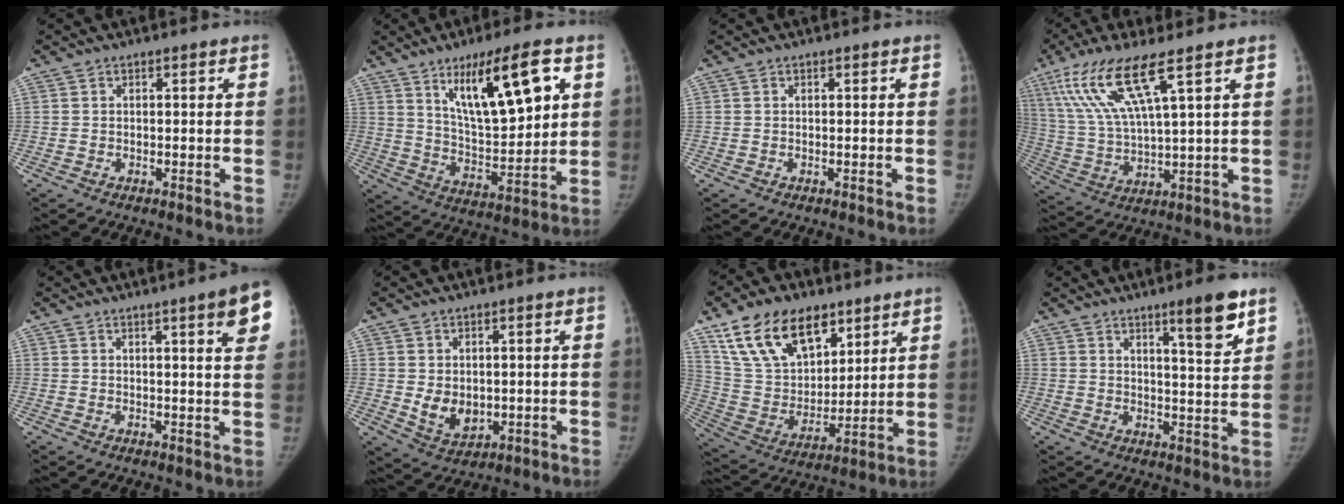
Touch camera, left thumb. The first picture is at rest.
{"total": 17.1, "force": [7.7, 4.9, 14.4], "torque": [-0.215, -0.039, 0.139]}
{"total": 0.0}
{"total": 14.3, "force": [7.5, 2.1, 12.0], "torque": [-0.271, -0.025, 0.155]}
{"total": 8.7, "force": [4.2, 1.1, 7.5], "torque": [-0.079, -0.013, 0.047]}
{"total": 6.2, "force": [0.1, 4.8, 3.9], "torque": [-0.045, -0.015, 0.020]}
{"total": 20.2, "force": [12.3, 11.5, 11.2], "torque": [-0.164, -0.040, 0.235]}
{"total": 9.0, "force": [5.7, 1.2, 6.9], "torque": [-0.092, -0.038, 0.082]}